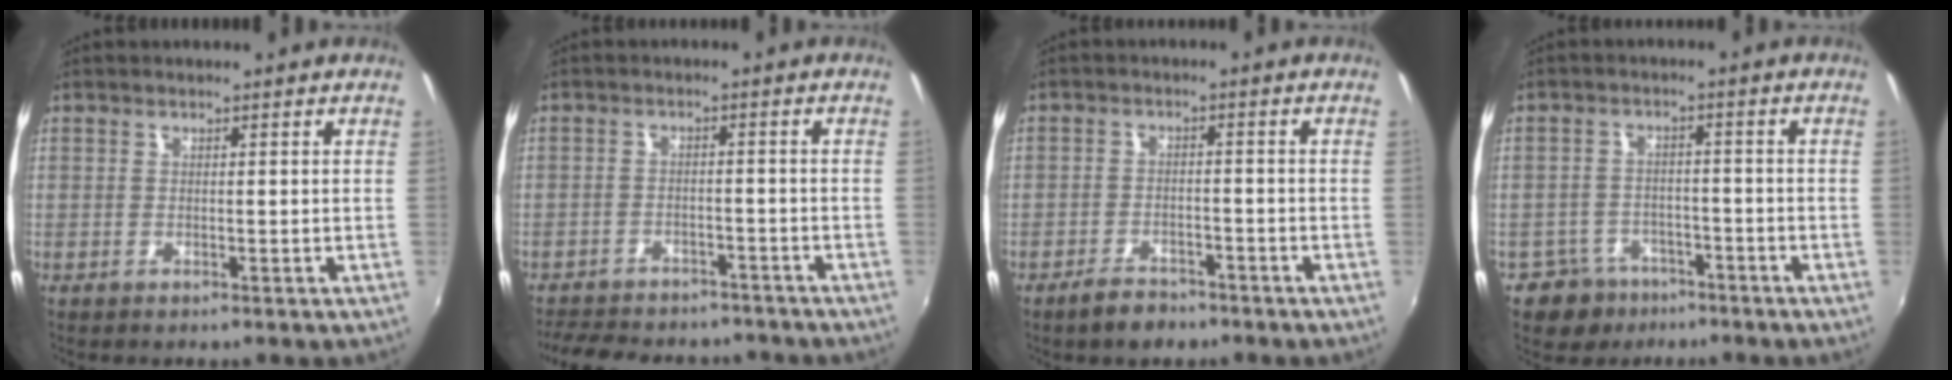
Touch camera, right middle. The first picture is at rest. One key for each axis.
{"total": 15.6, "fx": -13.2, "fy": 5.8, "fz": 5.9, "tx": -0.136, "ty": -0.005, "tz": -0.181}
{"total": 4.9, "fx": -3.8, "fy": 2.3, "fz": 2.0, "tx": -0.053, "ty": 0.003, "tz": -0.060}
{"total": 6.3, "fx": -4.3, "fy": 4.5, "fz": 0.8, "tx": -0.032, "ty": 0.018, "tz": -0.066}